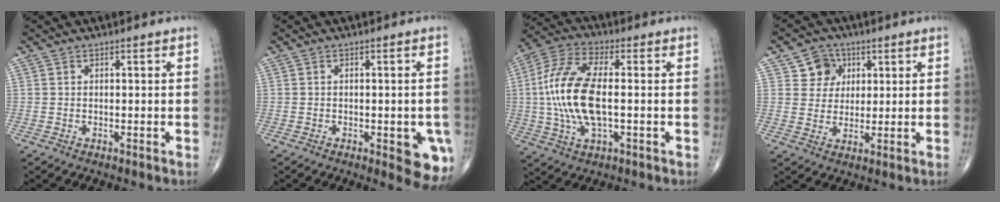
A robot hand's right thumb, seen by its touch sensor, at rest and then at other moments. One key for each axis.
{"total": 7.9, "fx": -2.6, "fy": 2.9, "fz": 6.8, "tx": -0.057, "ty": -0.006, "tz": -0.027}
{"total": 15.5, "fx": -0.4, "fy": 6.5, "fz": 14.1, "tx": -0.311, "ty": 0.016, "tz": -0.008}
{"total": 6.2, "fx": 2.5, "fy": 5.4, "fz": 1.4, "tx": 0.010, "ty": -0.005, "tz": 0.040}